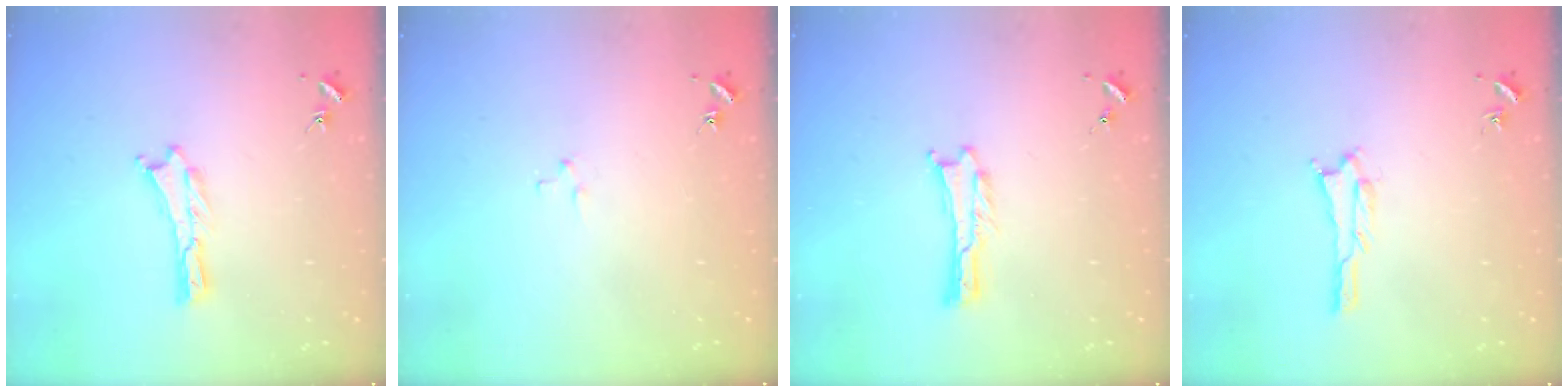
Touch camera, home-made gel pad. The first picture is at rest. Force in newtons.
{"total": 1.8, "press": 1.8, "slide": 0.1}
{"total": 0.0}
{"total": 1.1, "press": 1.1, "slide": 0.1}